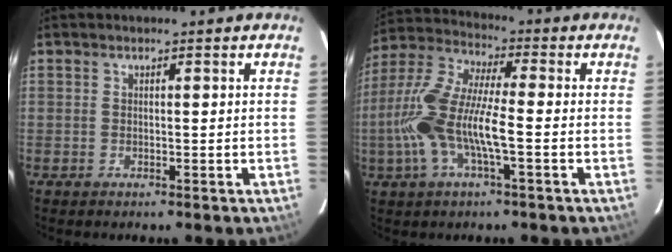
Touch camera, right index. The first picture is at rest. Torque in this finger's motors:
{"motor_torque": [1.29, -0.85, 0.59, 0.21]}